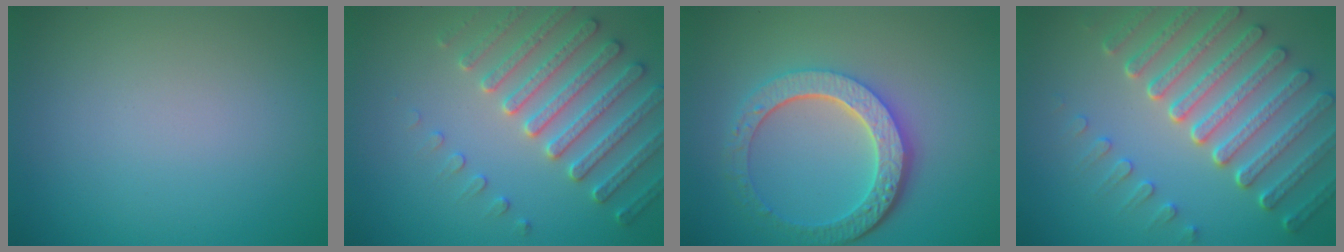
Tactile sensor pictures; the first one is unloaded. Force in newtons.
{"total": 4.5, "press": 4.5, "slide": 0.6}
{"total": 6.0, "press": 4.5, "slide": 3.9}
{"total": 7.2, "press": 5.5, "slide": 4.6}